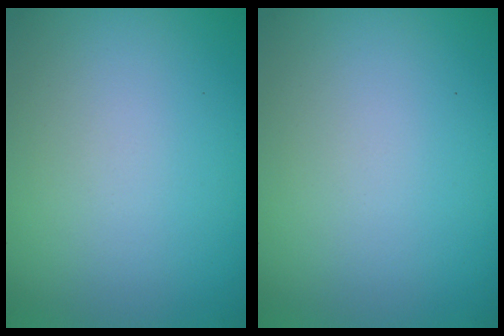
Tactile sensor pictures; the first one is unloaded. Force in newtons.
{"total": 0.0}